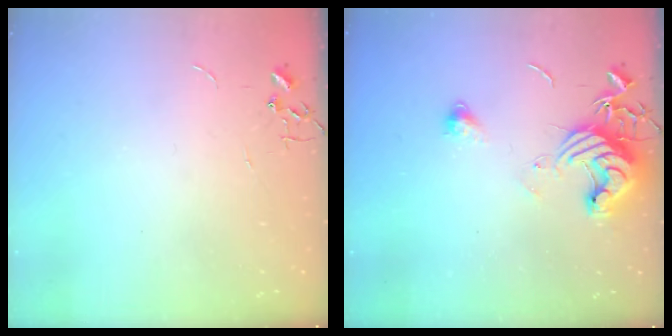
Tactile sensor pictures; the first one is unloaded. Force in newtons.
{"total": 12.2, "press": 12.1, "slide": 1.6}